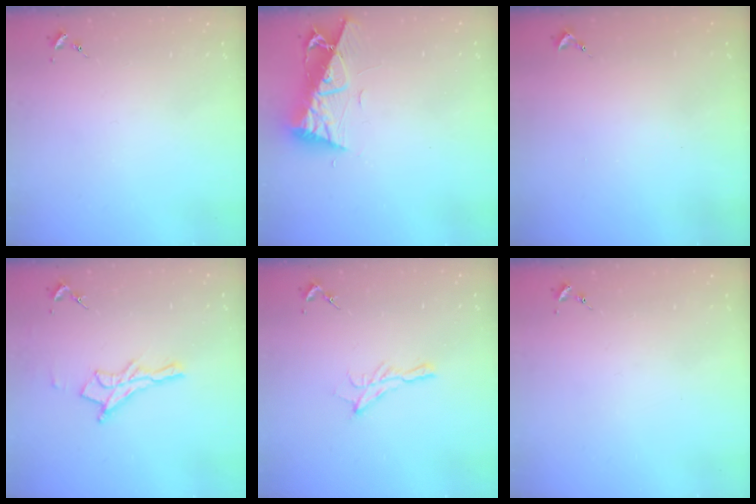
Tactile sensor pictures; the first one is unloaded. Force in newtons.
{"total": 9.6, "press": 9.5, "slide": 1.2}
{"total": 0.7, "press": 0.7, "slide": 0.1}
{"total": 11.7, "press": 11.7, "slide": 0.8}
{"total": 7.3, "press": 7.3, "slide": 0.3}
{"total": 0.0}